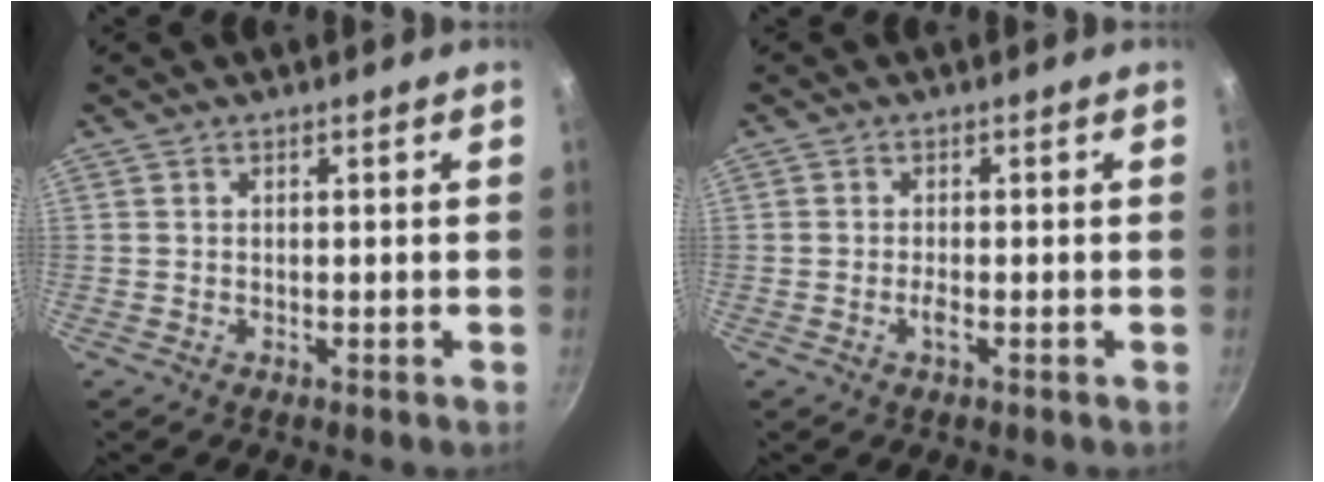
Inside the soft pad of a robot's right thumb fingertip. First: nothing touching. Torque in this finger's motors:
{"motor_torque": [0.19, -0.03, 0.39, 0.38, 0.02]}